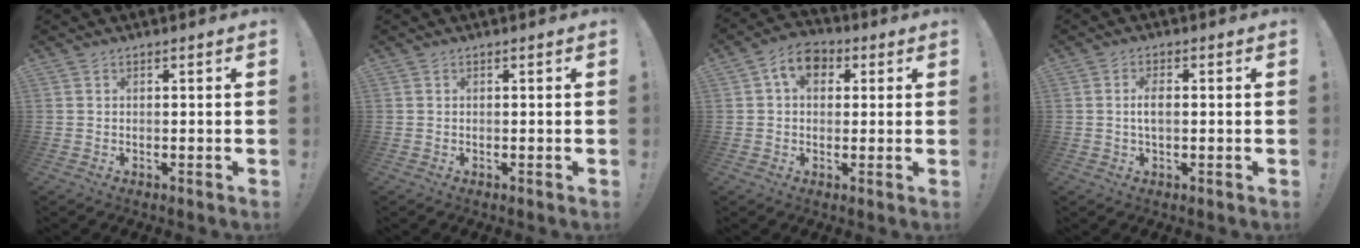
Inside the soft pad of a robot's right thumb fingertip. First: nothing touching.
{"total": 0.0}
{"total": 8.3, "force": [2.6, 5.9, 5.2], "torque": [-0.078, 0.010, 0.047]}
{"total": 3.7, "force": [-0.1, 1.4, 3.4], "torque": [-0.067, 0.003, -0.005]}